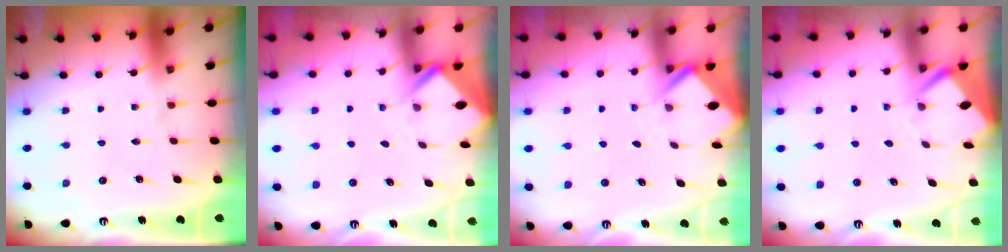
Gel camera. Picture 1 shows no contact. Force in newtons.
{"total": 2.3, "press": 2.3, "slide": 0.2}
{"total": 2.4, "press": 2.4, "slide": 0.1}
{"total": 3.8, "press": 3.8, "slide": 0.3}